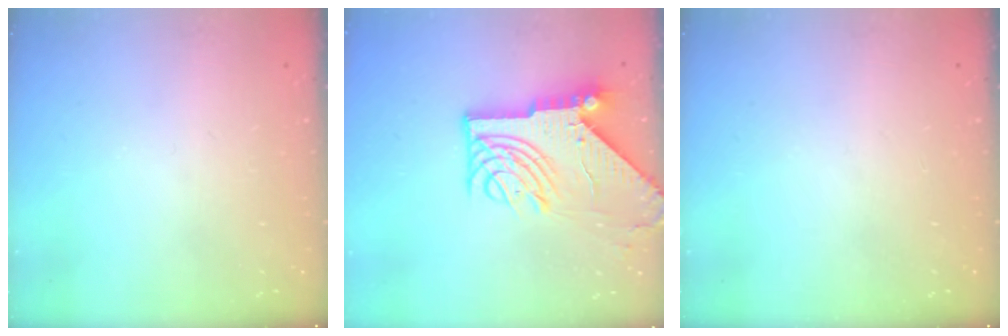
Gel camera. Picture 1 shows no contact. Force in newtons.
{"total": 14.3, "press": 14.2, "slide": 1.7}
{"total": 0.0}